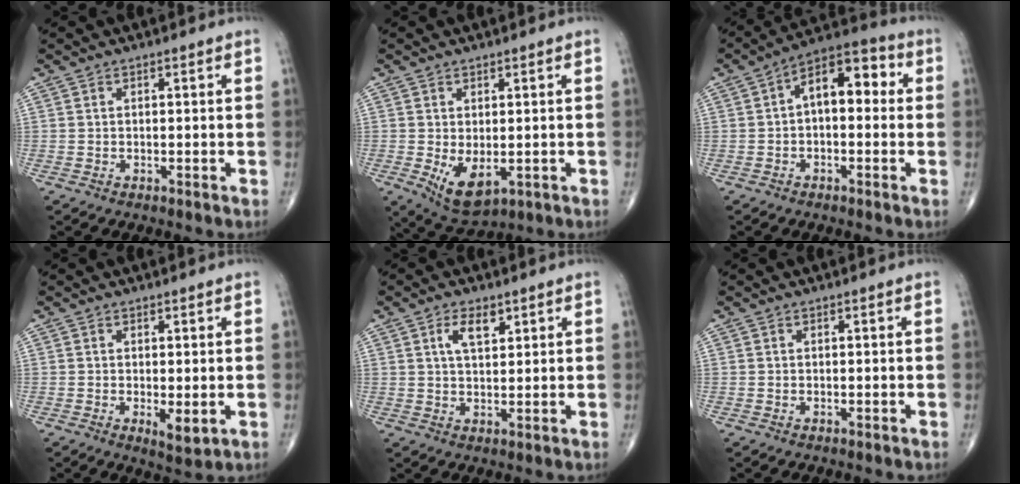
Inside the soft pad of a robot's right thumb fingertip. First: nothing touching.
{"total": 6.7, "force": [-1.1, 3.5, 5.5], "torque": [-0.086, -0.014, -0.001]}
{"total": 10.2, "force": [0.9, 5.7, 8.4], "torque": [-0.101, 0.036, 0.000]}
{"total": 3.3, "force": [-0.4, 1.2, 3.1], "torque": [-0.048, -0.013, -0.001]}
{"total": 4.5, "force": [2.3, 2.2, 3.3], "torque": [-0.050, -0.010, 0.040]}
{"total": 0.0}